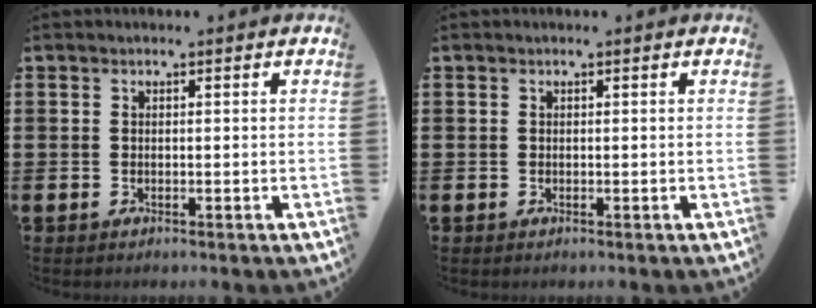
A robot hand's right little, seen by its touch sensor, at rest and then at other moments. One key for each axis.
{"total": 0.0}